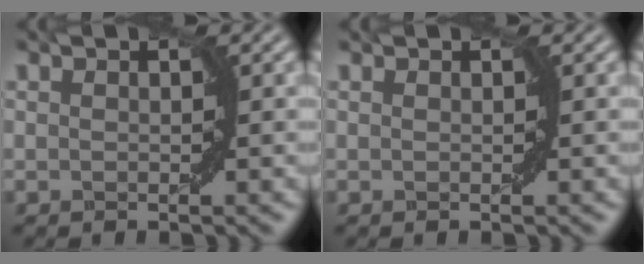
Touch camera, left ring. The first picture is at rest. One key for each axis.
{"total": 0.0}